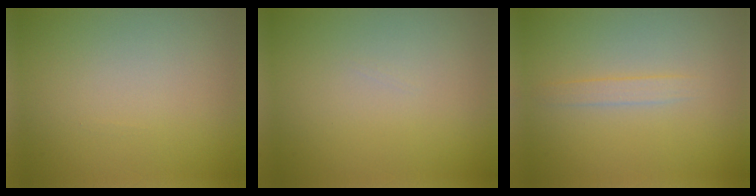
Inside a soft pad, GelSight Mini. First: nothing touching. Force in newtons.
{"total": 0.0}
{"total": 1.3, "press": 1.3, "slide": 0.1}